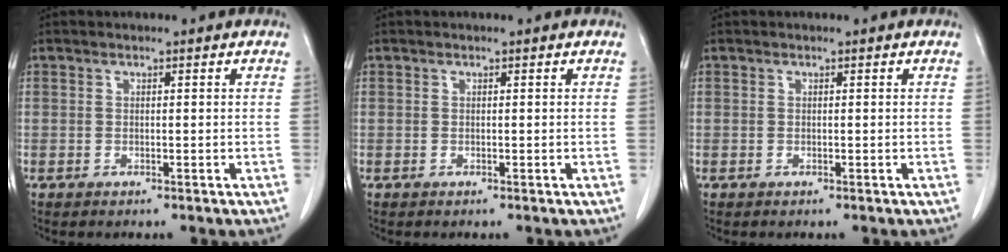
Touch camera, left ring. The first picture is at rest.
{"total": 0.0}
{"total": 0.0}